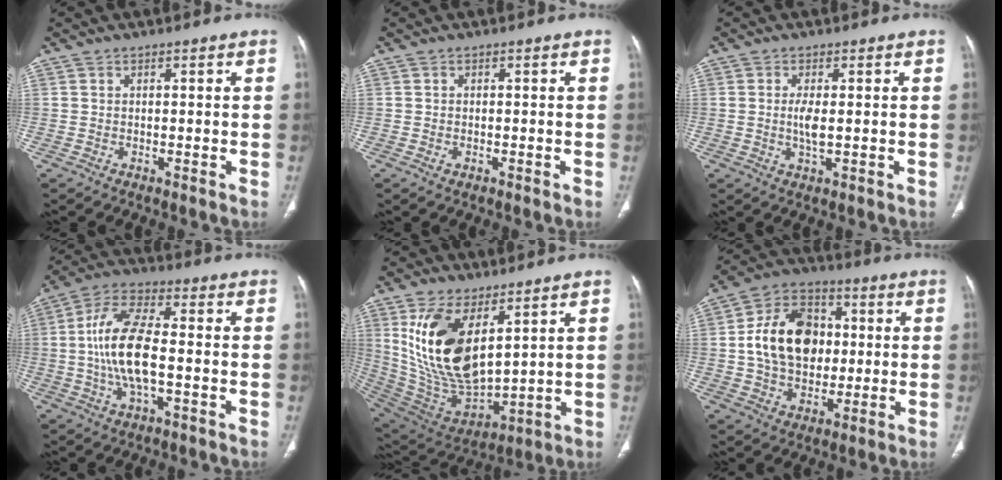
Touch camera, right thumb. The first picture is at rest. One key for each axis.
{"total": 15.1, "fx": -6.9, "fy": 9.6, "fz": 9.4, "tx": -0.129, "ty": 0.029, "tz": -0.095}
{"total": 3.2, "fx": 0.1, "fy": 0.9, "fz": 3.1, "tx": -0.069, "ty": -0.007, "tz": 0.003}
{"total": 13.6, "fx": -1.2, "fy": 5.6, "fz": 12.4, "tx": -0.255, "ty": 0.020, "tz": -0.027}
{"total": 19.5, "fx": 7.1, "fy": 9.6, "fz": 15.4, "tx": -0.280, "ty": -0.031, "tz": 0.158}
{"total": 16.9, "fx": 1.4, "fy": 12.4, "fz": 11.4, "tx": -0.162, "ty": 0.017, "tz": 0.023}